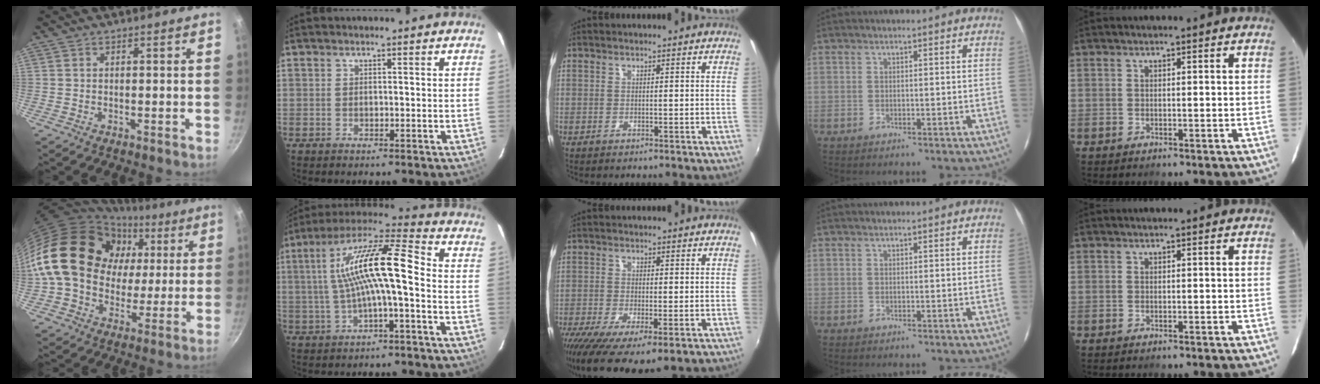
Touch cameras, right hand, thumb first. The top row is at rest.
{"thumb": {"total": 24.2, "force": [4.1, 19.5, 13.8], "torque": [-0.231, 0.031, 0.075]}, "index": {"total": 14.3, "force": [-0.3, 2.5, 14.1], "torque": [-0.263, 0.029, -0.008]}, "middle": {"total": 10.5, "force": [-5.2, 2.9, 8.6], "torque": [-0.176, -0.047, -0.087]}}